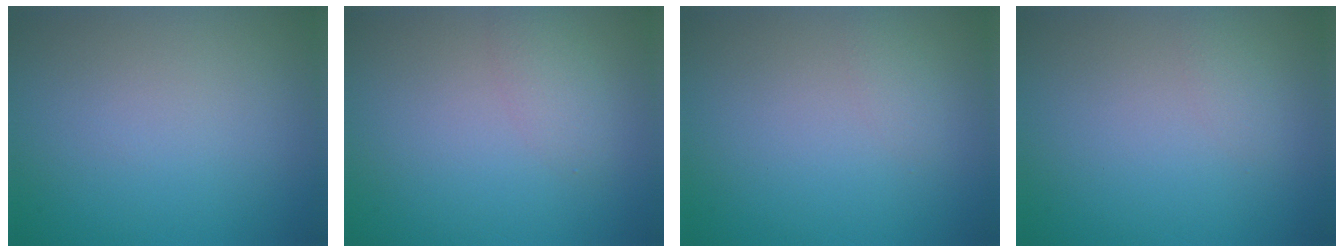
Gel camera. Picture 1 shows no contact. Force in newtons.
{"total": 1.7, "press": 1.7, "slide": 0.0}
{"total": 0.8, "press": 0.8, "slide": 0.0}
{"total": 0.8, "press": 0.8, "slide": 0.0}